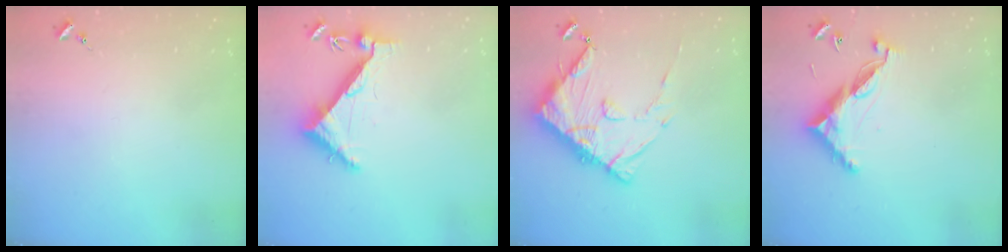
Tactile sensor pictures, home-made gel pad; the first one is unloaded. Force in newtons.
{"total": 6.3, "press": 6.2, "slide": 0.7}
{"total": 14.1, "press": 14.0, "slide": 1.6}
{"total": 10.4, "press": 10.4, "slide": 0.4}